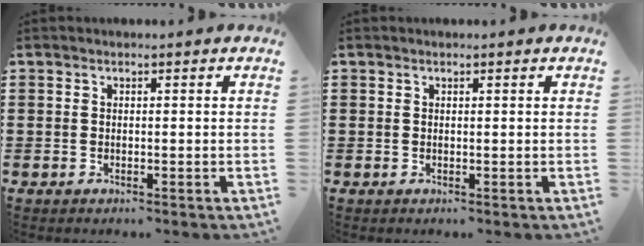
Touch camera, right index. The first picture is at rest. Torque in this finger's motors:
{"motor_torque": [0.06, 0.06, 0.00, 0.01]}